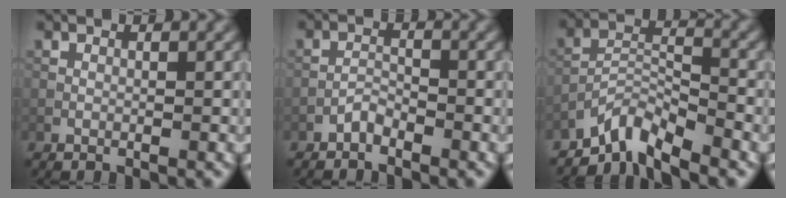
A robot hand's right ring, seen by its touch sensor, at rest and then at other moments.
{"total": 1.3, "force": [-1.1, 0.4, 0.4], "torque": [-0.005, 0.008, -0.024]}
{"total": 4.2, "force": [-3.8, 0.8, 1.7], "torque": [-0.025, 0.004, -0.083]}